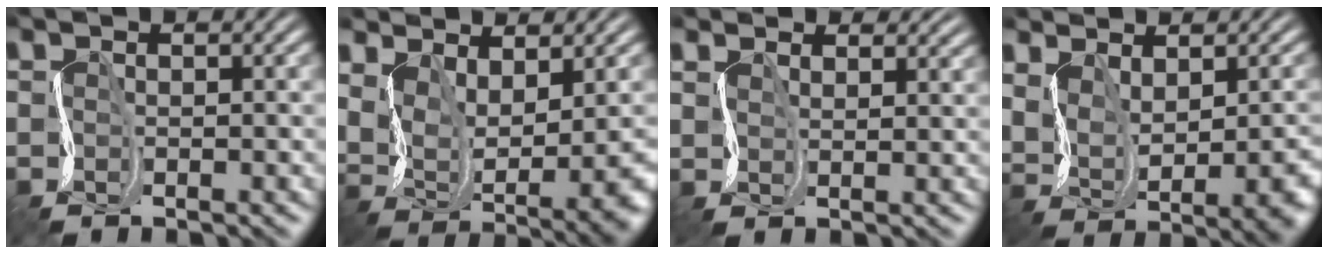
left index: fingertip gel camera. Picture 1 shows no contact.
{"total": 6.1, "force": [2.5, 2.7, 4.9], "torque": [-0.101, -0.008, 0.057]}
{"total": 3.3, "force": [3.0, 1.3, 0.4], "torque": [-0.016, 0.004, 0.047]}
{"total": 5.6, "force": [0.9, 3.3, 4.5], "torque": [-0.083, -0.018, 0.036]}